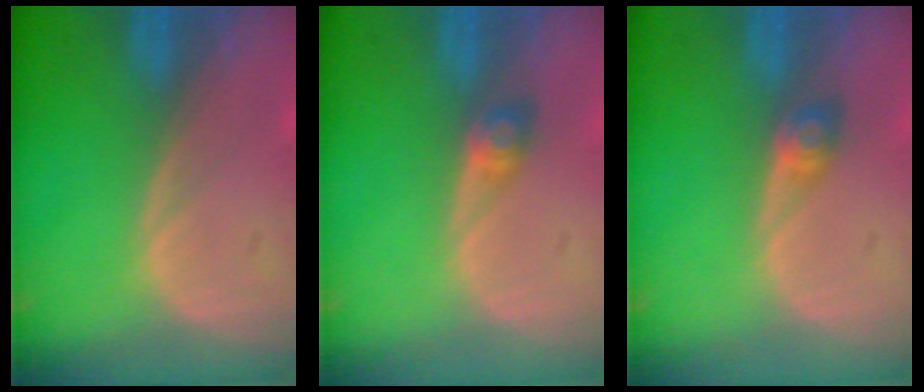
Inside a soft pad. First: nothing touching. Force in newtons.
{"total": 2.5, "press": 2.3, "slide": 1.0}
{"total": 2.5, "press": 2.3, "slide": 1.0}